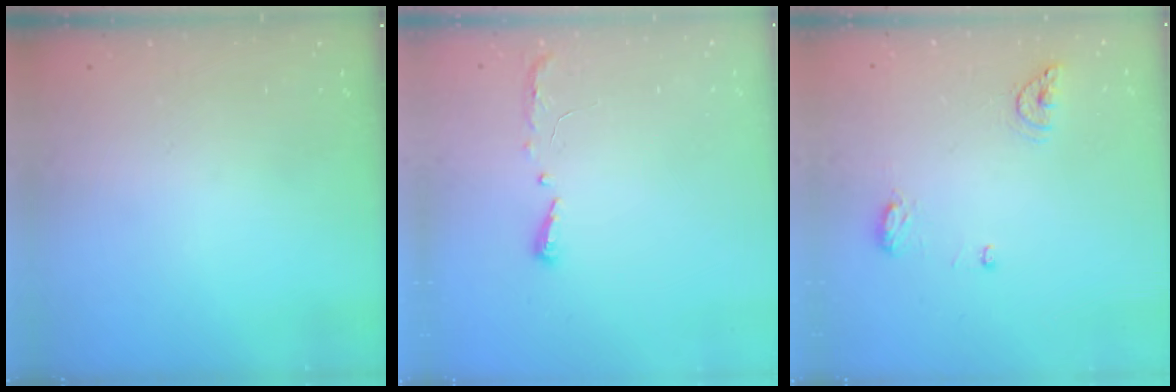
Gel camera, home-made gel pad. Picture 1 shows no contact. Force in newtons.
{"total": 4.1, "press": 4.0, "slide": 0.6}
{"total": 11.0, "press": 8.3, "slide": 7.1}